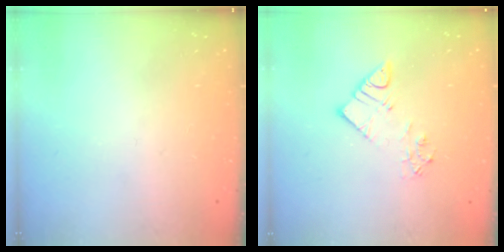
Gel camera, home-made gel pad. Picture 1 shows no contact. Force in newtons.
{"total": 6.3, "press": 6.3, "slide": 0.4}